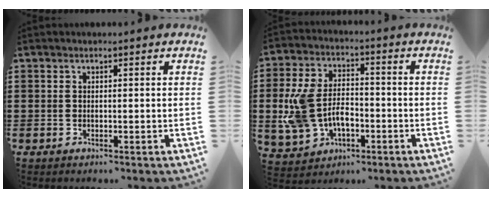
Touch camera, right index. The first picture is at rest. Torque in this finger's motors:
{"motor_torque": [1.44, -0.70, 0.75, 0.21]}